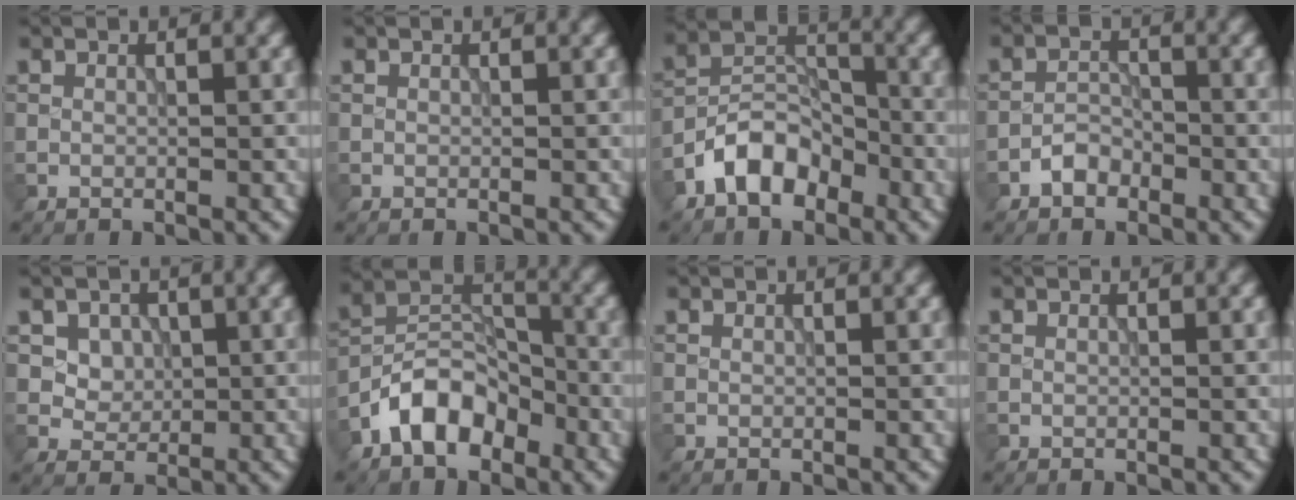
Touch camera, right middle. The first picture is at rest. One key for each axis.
{"total": 0.0}
{"total": 5.4, "fx": -3.3, "fy": 3.2, "fz": 2.9, "tx": -0.047, "ty": 0.011, "tz": -0.069}
{"total": 2.0, "fx": -1.4, "fy": 1.2, "fz": 0.8, "tx": -0.010, "ty": 0.008, "tz": -0.027}
{"total": 4.3, "fx": 1.7, "fy": 3.5, "fz": 2.0, "tx": -0.045, "ty": -0.007, "tz": 0.041}
{"total": 6.4, "fx": -3.8, "fy": 3.7, "fz": 3.5, "tx": -0.055, "ty": 0.010, "tz": -0.079}
{"total": 0.0}
{"total": 0.0}